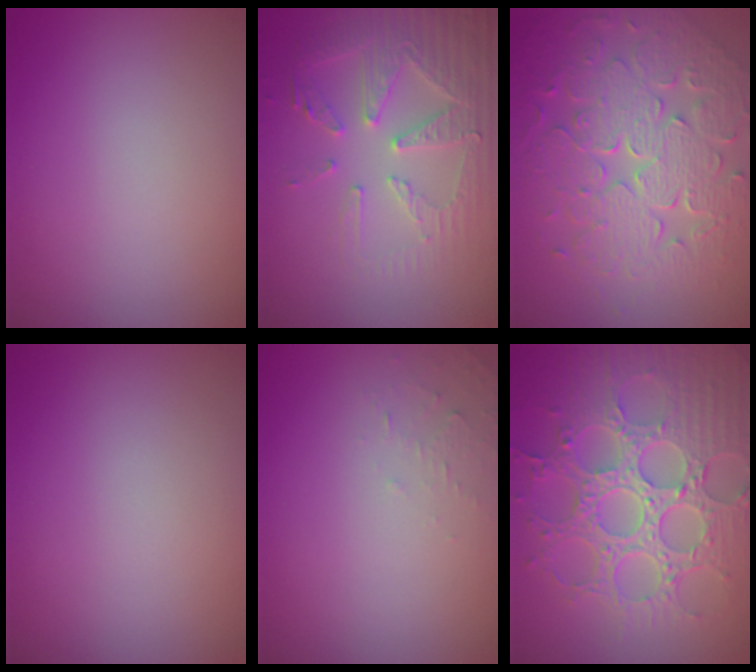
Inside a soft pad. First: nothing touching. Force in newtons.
{"total": 4.2, "press": 4.1, "slide": 1.0}
{"total": 8.7, "press": 6.3, "slide": 6.1}
{"total": 0.0}
{"total": 0.9, "press": 0.9, "slide": 0.1}
{"total": 8.9, "press": 6.5, "slide": 6.1}